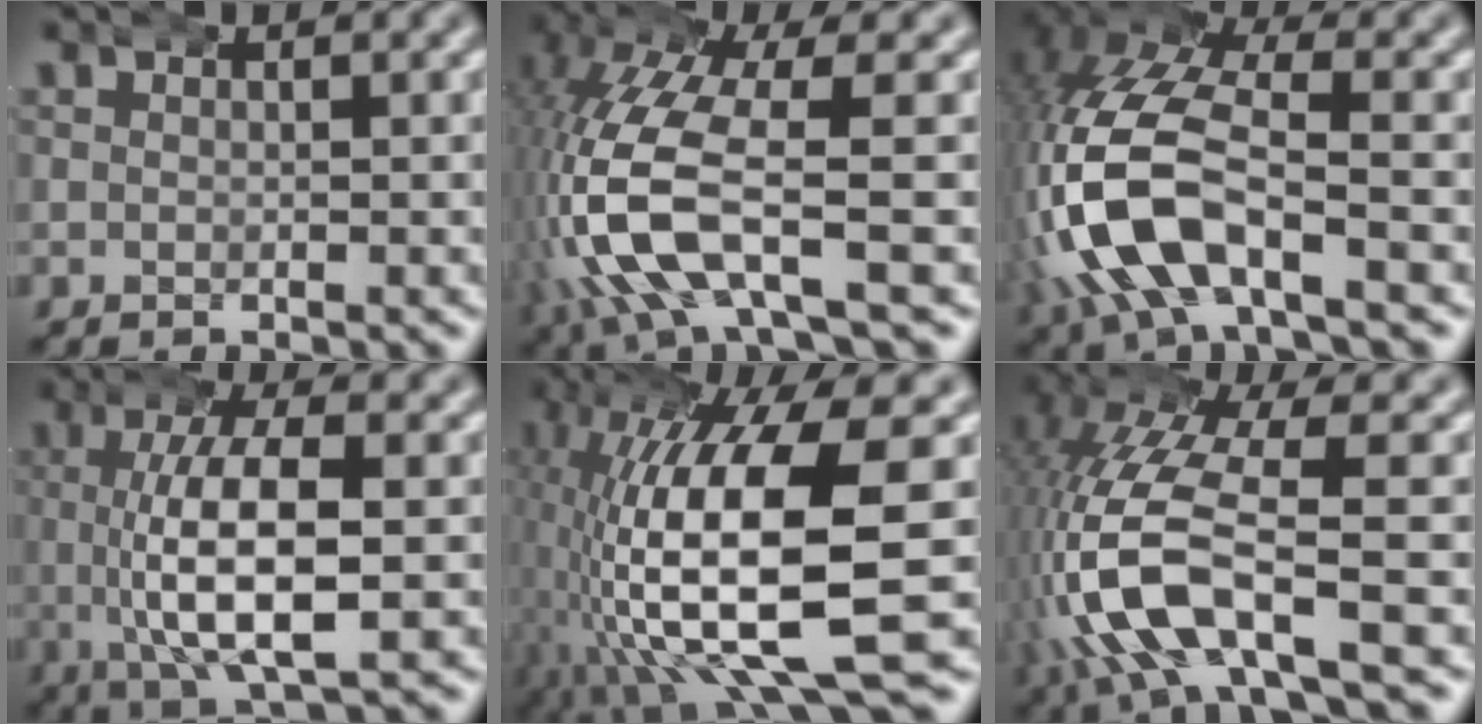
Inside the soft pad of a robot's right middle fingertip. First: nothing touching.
{"total": 8.9, "force": [-0.9, 4.1, 7.9], "torque": [-0.215, -0.021, -0.002]}
{"total": 9.2, "force": [-0.8, 5.1, 7.6], "torque": [-0.209, -0.018, -0.005]}
{"total": 7.8, "force": [-0.8, 2.7, 7.2], "torque": [-0.140, -0.001, -0.013]}
{"total": 14.6, "force": [-1.4, 6.4, 13.1], "torque": [-0.261, -0.025, 0.001]}
{"total": 9.1, "force": [-1.6, 4.4, 7.9], "torque": [-0.209, -0.022, -0.018]}